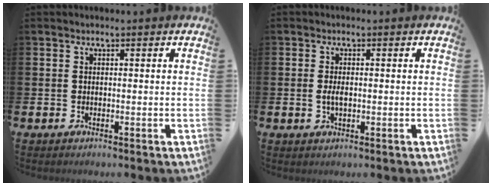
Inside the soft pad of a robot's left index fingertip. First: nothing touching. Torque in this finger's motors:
{"motor_torque": [0.22, 0.09, 0.07, 0.03]}